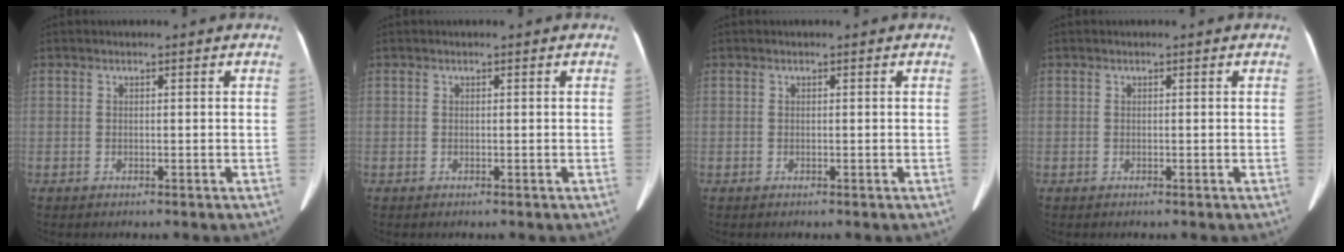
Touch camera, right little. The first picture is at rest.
{"total": 0.0}
{"total": 0.0}
{"total": 0.0}